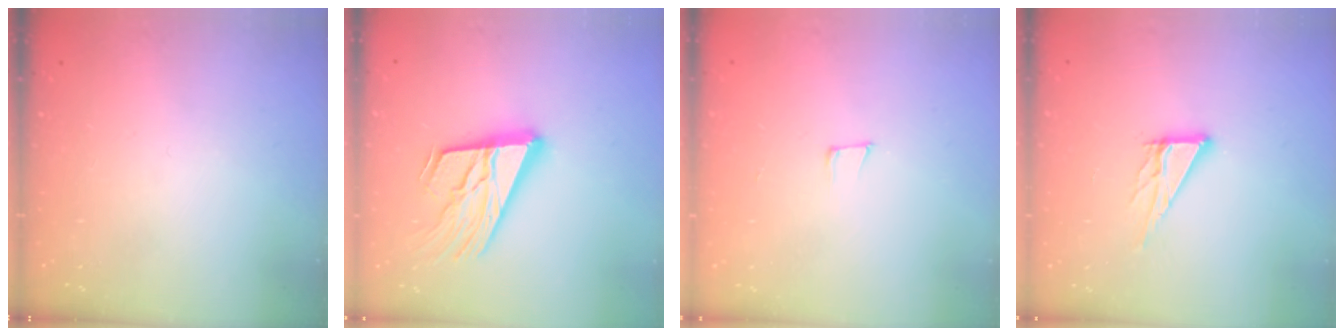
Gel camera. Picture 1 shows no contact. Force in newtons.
{"total": 20.4, "press": 19.9, "slide": 4.5}
{"total": 5.9, "press": 5.2, "slide": 2.8}
{"total": 9.0, "press": 8.9, "slide": 0.7}